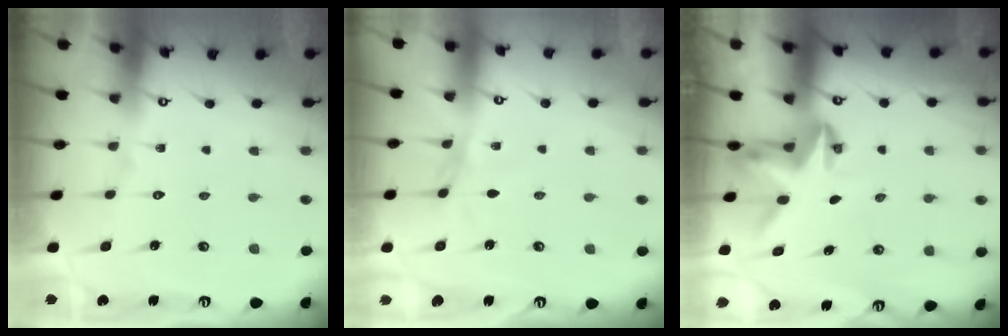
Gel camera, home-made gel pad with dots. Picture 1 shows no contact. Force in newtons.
{"total": 2.4, "press": 2.4, "slide": 0.5}
{"total": 3.0, "press": 3.0, "slide": 0.0}